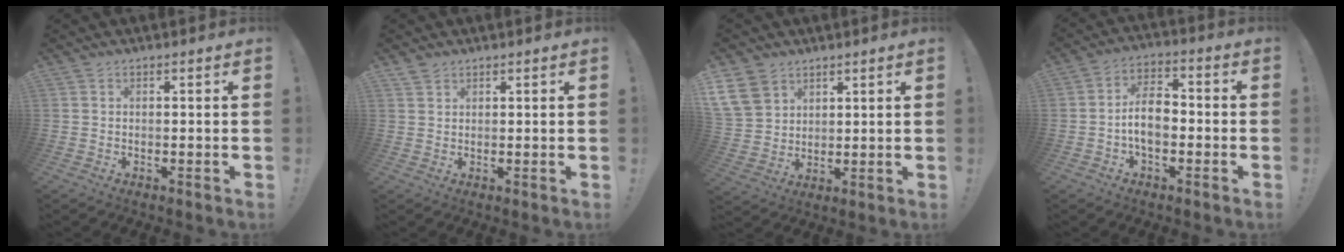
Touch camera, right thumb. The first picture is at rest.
{"total": 1.7, "force": [1.5, 0.6, 0.3], "torque": [-0.004, -0.009, 0.029]}
{"total": 10.4, "force": [6.0, 7.7, 3.6], "torque": [-0.067, -0.032, 0.122]}
{"total": 9.4, "force": [-2.2, 5.6, 7.3], "torque": [-0.140, 0.018, -0.038]}